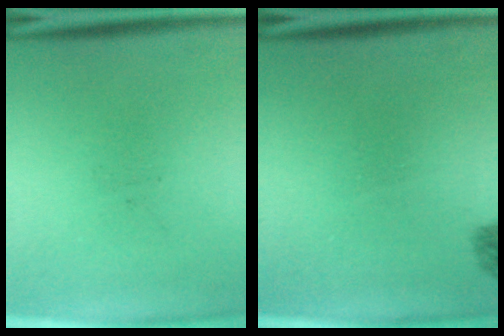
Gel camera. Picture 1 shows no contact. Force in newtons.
{"total": 1.4}